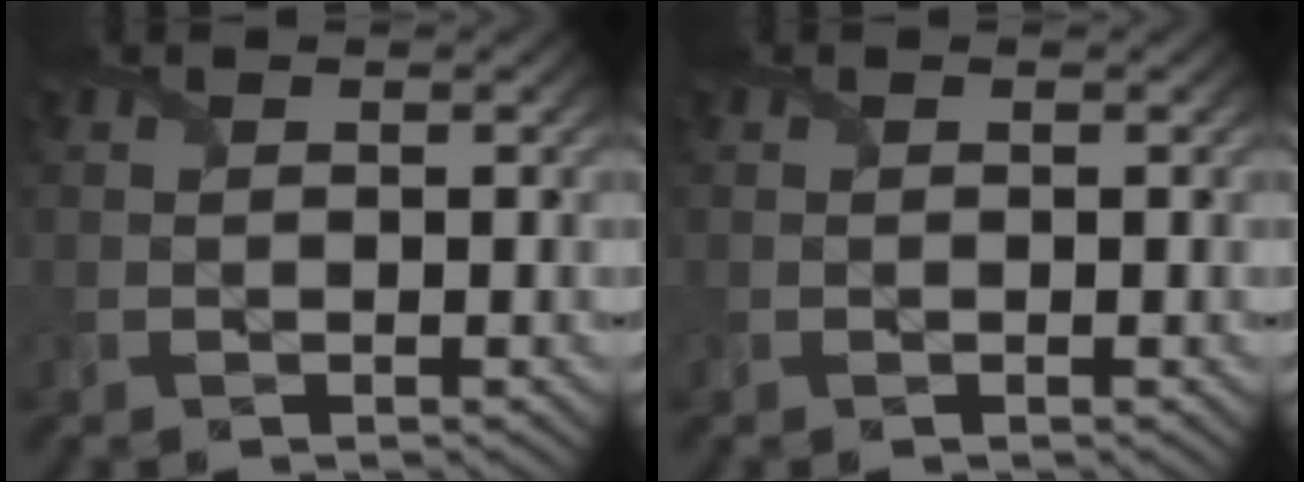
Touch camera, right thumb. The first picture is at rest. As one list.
[{"total": 0.0}]